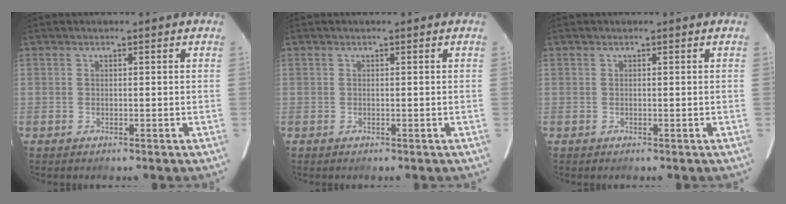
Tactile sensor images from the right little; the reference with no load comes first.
{"total": 0.0}
{"total": 0.0}